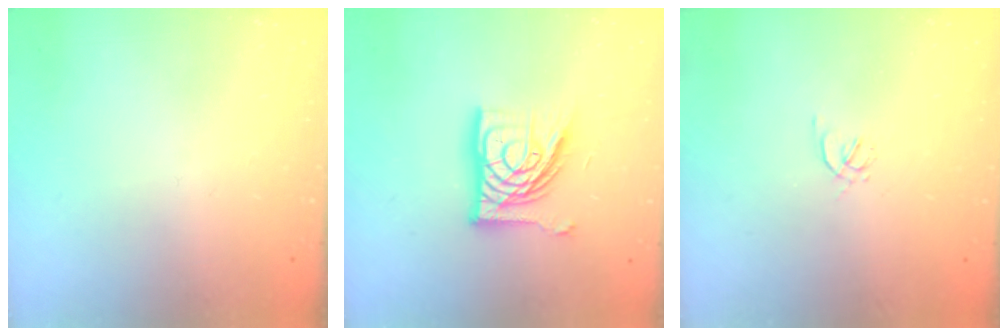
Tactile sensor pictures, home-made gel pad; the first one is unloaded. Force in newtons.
{"total": 17.3, "press": 17.3, "slide": 1.7}
{"total": 1.6, "press": 1.6, "slide": 0.4}